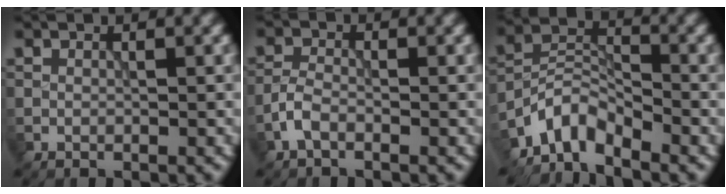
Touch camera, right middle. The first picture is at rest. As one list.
[{"total": 1.8, "force": [-1.1, 0.8, 1.1], "torque": [-0.024, 0.004, -0.029]}, {"total": 4.0, "force": [-3.5, 1.3, 1.3], "torque": [-0.018, 0.005, -0.084]}]